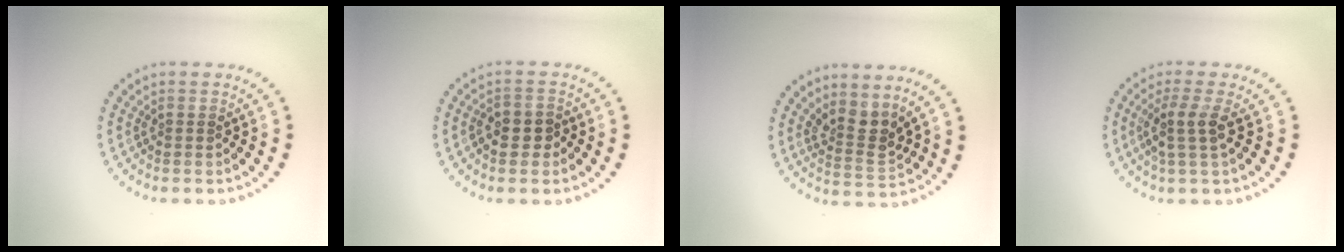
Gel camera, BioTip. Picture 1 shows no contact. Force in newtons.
{"total": 2.3, "press": 2.2, "slide": 0.7}
{"total": 2.8, "press": 2.1, "slide": 1.9}
{"total": 2.5, "press": 2.0, "slide": 1.6}